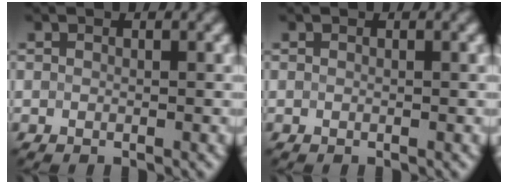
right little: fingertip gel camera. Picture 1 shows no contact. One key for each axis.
{"total": 0.8, "fx": 0.2, "fy": 0.7, "fz": 0.3, "tx": -0.010, "ty": 0.009, "tz": 0.002}